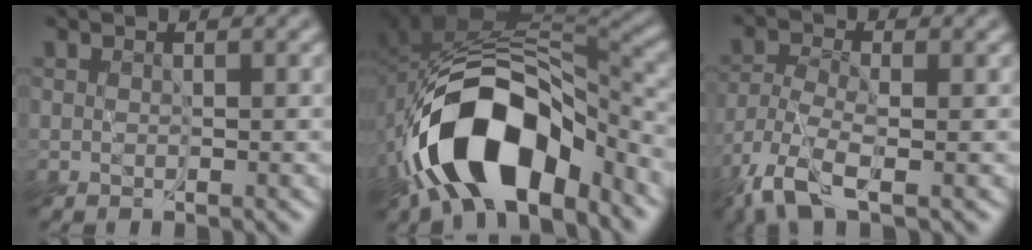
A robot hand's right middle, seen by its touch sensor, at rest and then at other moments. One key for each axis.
{"total": 13.4, "fx": -6.8, "fy": 7.3, "fz": 8.9, "tx": -0.141, "ty": -0.008, "tz": -0.114}
{"total": 4.9, "fx": -3.7, "fy": 1.2, "fz": 3.0, "tx": -0.069, "ty": -0.008, "tz": -0.084}